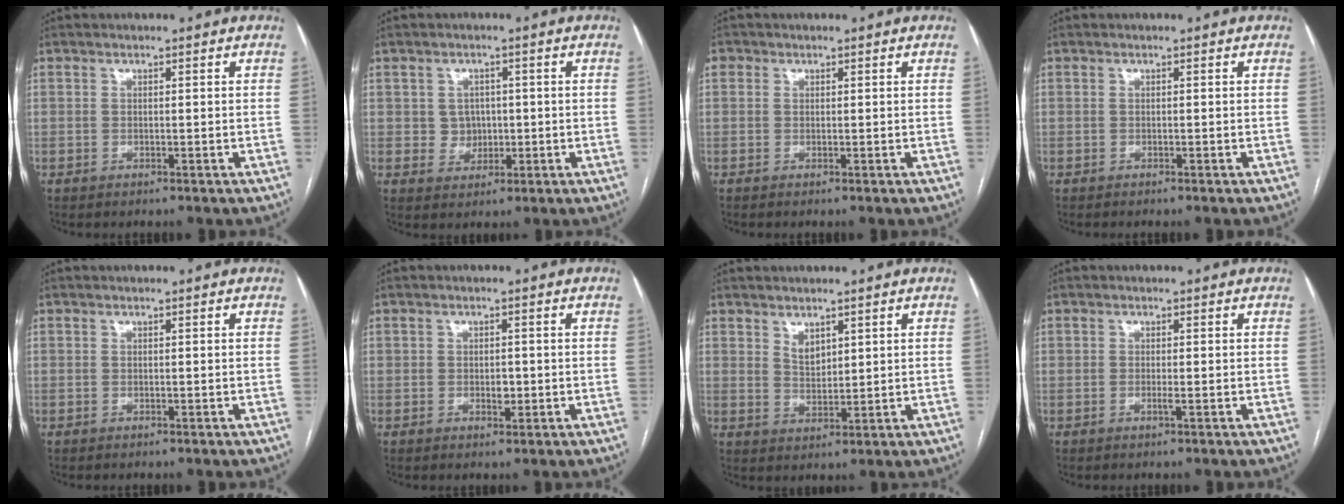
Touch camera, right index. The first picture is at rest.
{"total": 3.5, "force": [0.2, 3.4, 0.9], "torque": [-0.005, 0.007, 0.008]}
{"total": 1.3, "force": [0.4, 1.2, 0.3], "torque": [0.001, 0.006, 0.004]}
{"total": 0.7, "force": [-0.6, -0.1, 0.4], "torque": [-0.005, 0.000, -0.009]}
{"total": 0.0}
{"total": 0.7, "force": [-0.3, 0.4, 0.5], "torque": [-0.012, 0.002, -0.004]}
{"total": 2.9, "force": [1.9, 1.6, 1.6], "torque": [-0.031, -0.005, 0.045]}
{"total": 0.8, "force": [-0.2, 0.1, 0.8], "torque": [-0.018, -0.002, -0.005]}